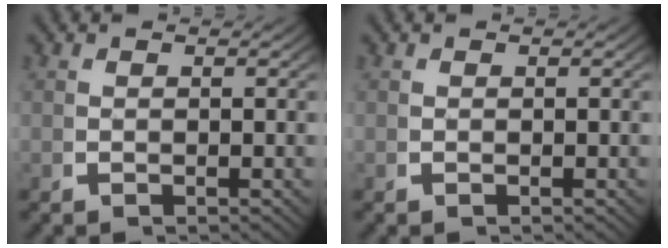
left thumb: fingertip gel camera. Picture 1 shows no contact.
{"total": 0.0}